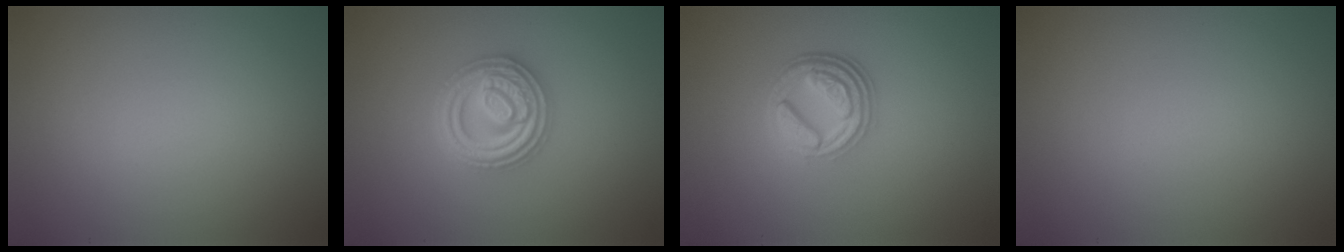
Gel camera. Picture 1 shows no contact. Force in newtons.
{"total": 4.5, "press": 4.5, "slide": 0.6}
{"total": 4.6, "press": 3.4, "slide": 3.0}
{"total": 0.0}